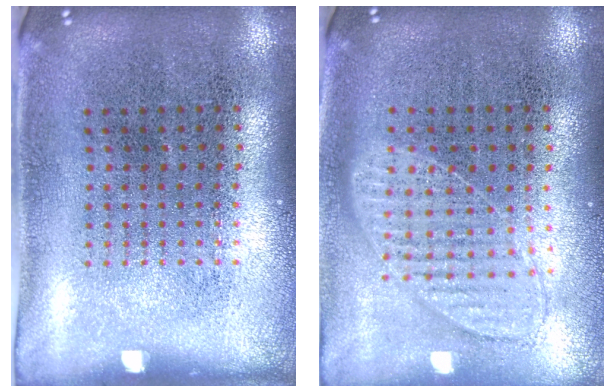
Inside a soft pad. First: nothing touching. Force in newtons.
{"total": 1.0, "press": 1.0, "slide": 0.3}